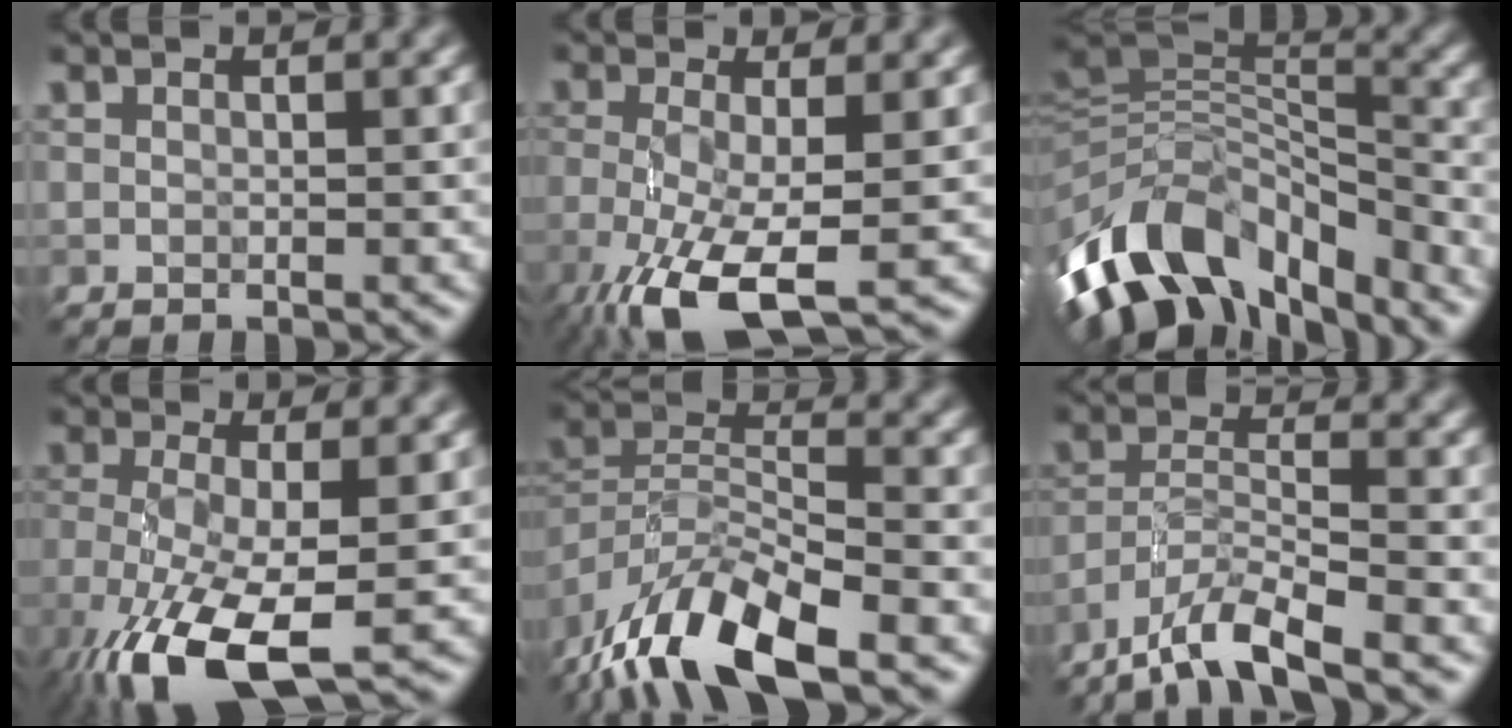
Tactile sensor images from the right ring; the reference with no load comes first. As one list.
[{"total": 8.4, "force": [-3.8, 2.8, 7.0], "torque": [-0.154, -0.022, -0.070]}, {"total": 12.2, "force": [-7.5, 6.5, 7.1], "torque": [-0.133, 0.017, -0.136]}, {"total": 10.1, "force": [-4.7, 3.5, 8.2], "torque": [-0.177, -0.023, -0.086]}, {"total": 10.9, "force": [-7.1, 3.6, 7.4], "torque": [-0.128, 0.000, -0.143]}, {"total": 7.0, "force": [-5.7, 1.2, 3.8], "torque": [-0.061, -0.002, -0.114]}]